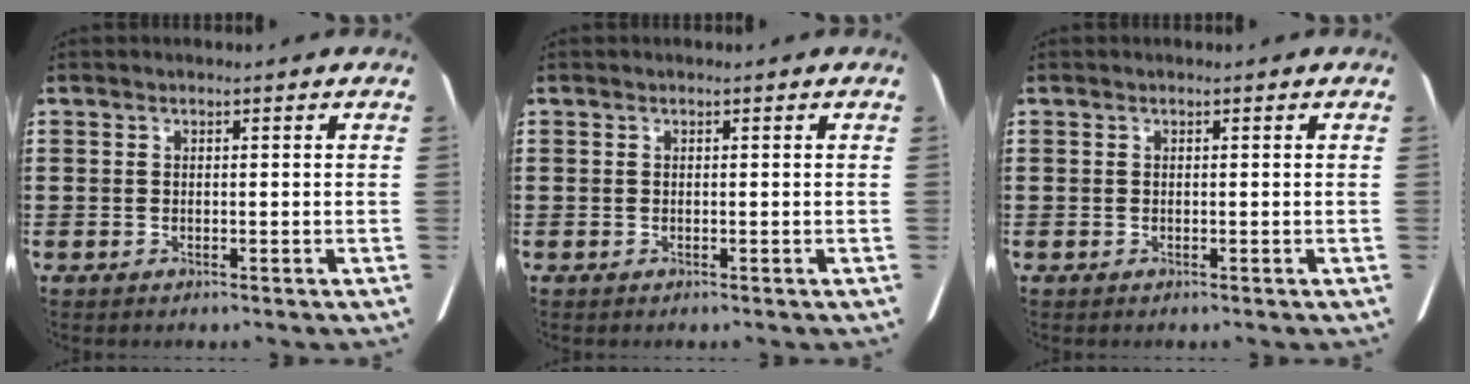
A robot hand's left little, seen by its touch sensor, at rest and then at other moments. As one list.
[{"total": 0.0}, {"total": 0.0}]